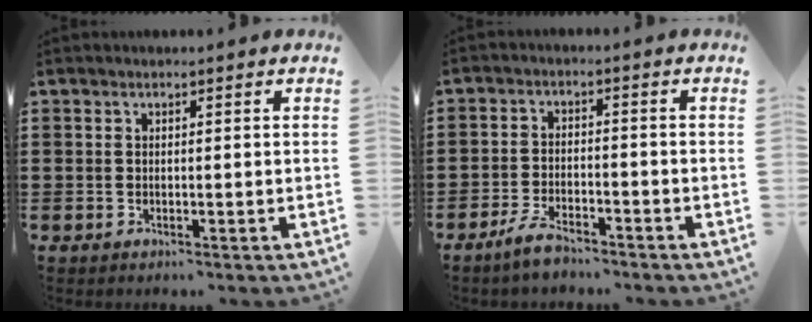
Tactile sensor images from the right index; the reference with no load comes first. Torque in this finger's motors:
{"motor_torque": [-0.33, 0.28, 0.18, 0.02]}